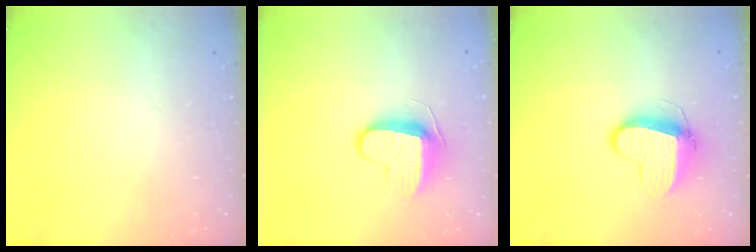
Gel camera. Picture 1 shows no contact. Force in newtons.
{"total": 9.2, "press": 9.2, "slide": 0.9}
{"total": 9.6, "press": 9.5, "slide": 0.9}